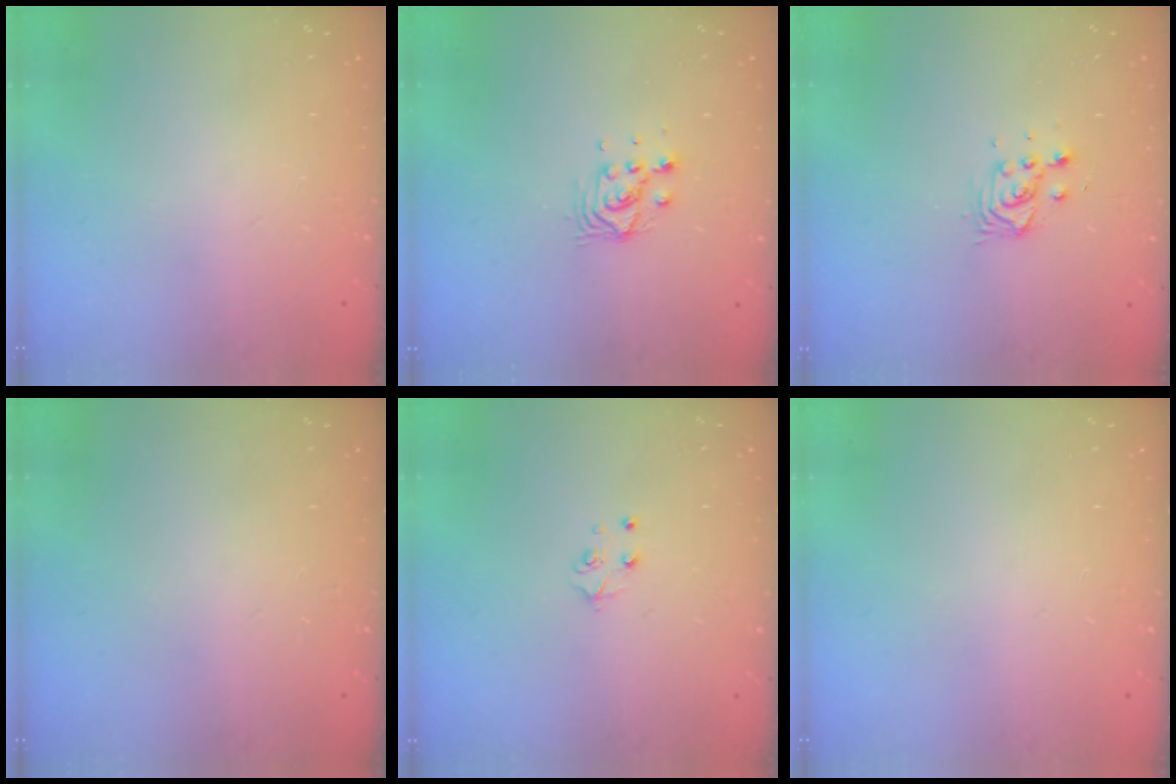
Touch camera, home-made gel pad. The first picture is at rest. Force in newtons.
{"total": 6.4, "press": 6.4, "slide": 0.2}
{"total": 3.9, "press": 3.8, "slide": 0.6}
{"total": 0.0}
{"total": 3.9, "press": 3.8, "slide": 0.5}
{"total": 0.0}